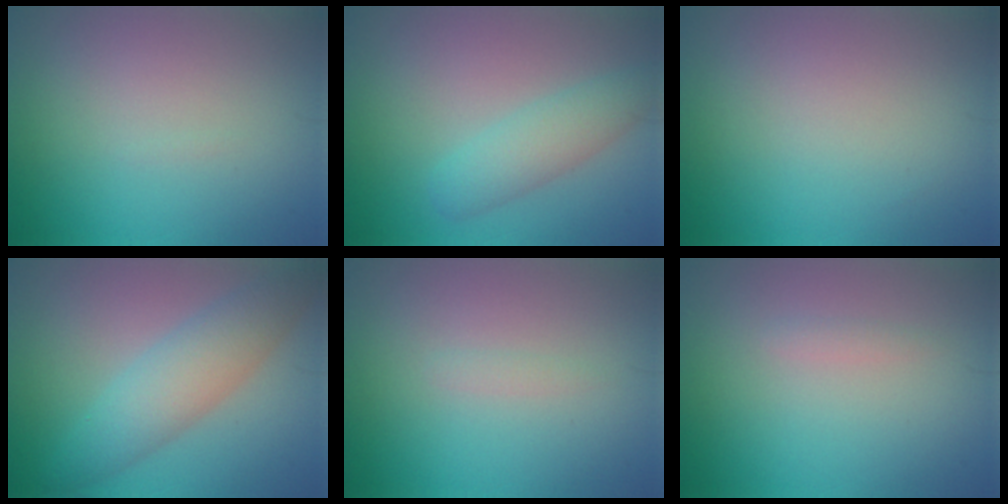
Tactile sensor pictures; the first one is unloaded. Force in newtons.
{"total": 3.3, "press": 3.3, "slide": 0.0}
{"total": 0.0}
{"total": 5.0, "press": 5.0, "slide": 0.0}
{"total": 0.6, "press": 0.6, "slide": 0.1}
{"total": 0.7, "press": 0.7, "slide": 0.0}